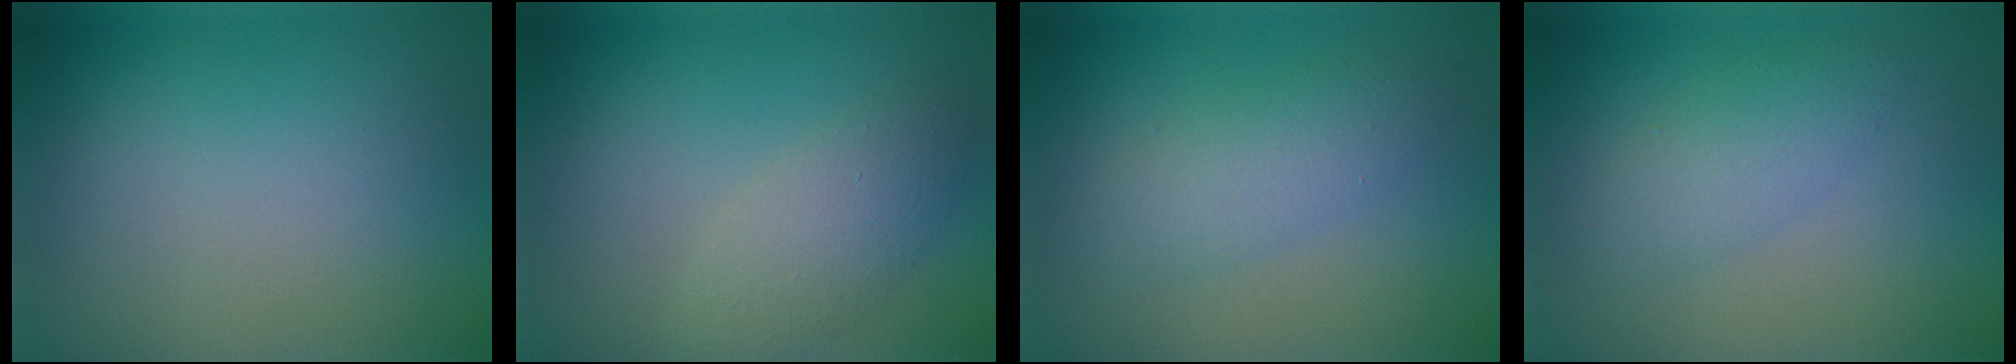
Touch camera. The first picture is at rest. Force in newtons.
{"total": 3.4, "press": 3.4, "slide": 0.1}
{"total": 3.2, "press": 3.2, "slide": 0.1}
{"total": 2.7, "press": 2.7, "slide": 0.0}